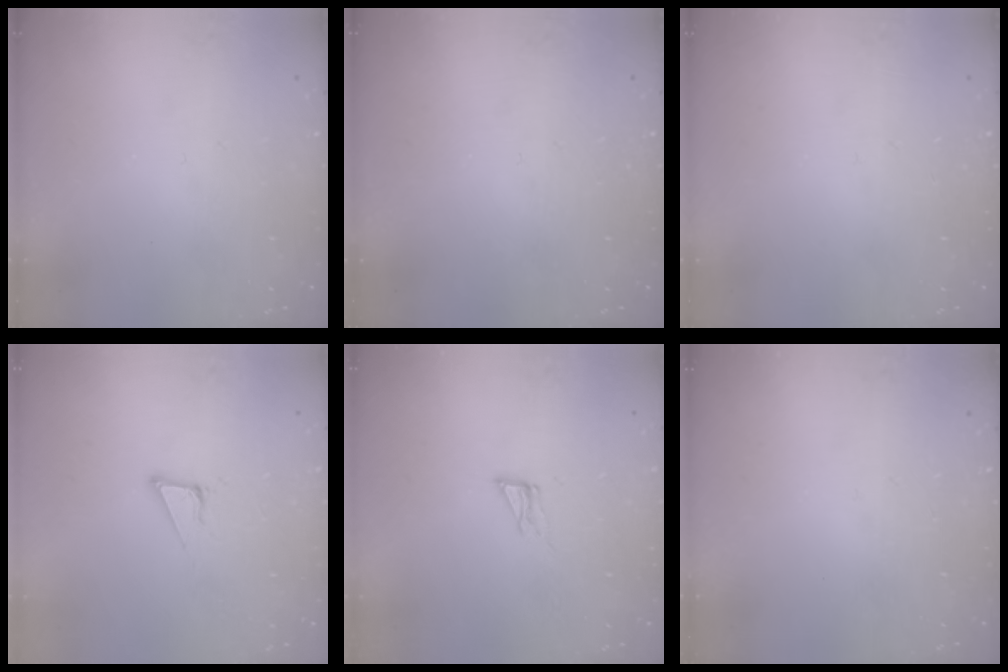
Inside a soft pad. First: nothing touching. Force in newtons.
{"total": 0.0}
{"total": 0.0}
{"total": 3.9, "press": 3.9, "slide": 0.2}
{"total": 4.3, "press": 4.2, "slide": 0.3}
{"total": 0.0}